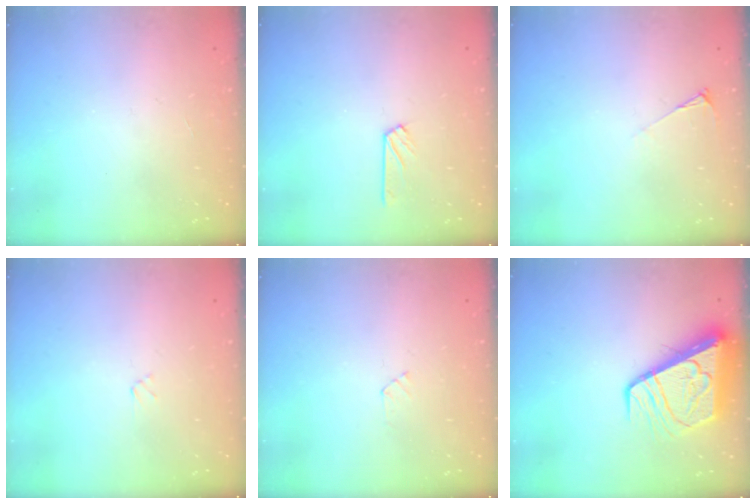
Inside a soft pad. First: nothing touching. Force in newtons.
{"total": 3.0, "press": 3.0, "slide": 0.3}
{"total": 4.0, "press": 4.0, "slide": 0.7}
{"total": 1.2, "press": 1.2, "slide": 0.1}
{"total": 2.4, "press": 2.4, "slide": 0.3}
{"total": 11.4, "press": 11.3, "slide": 1.4}